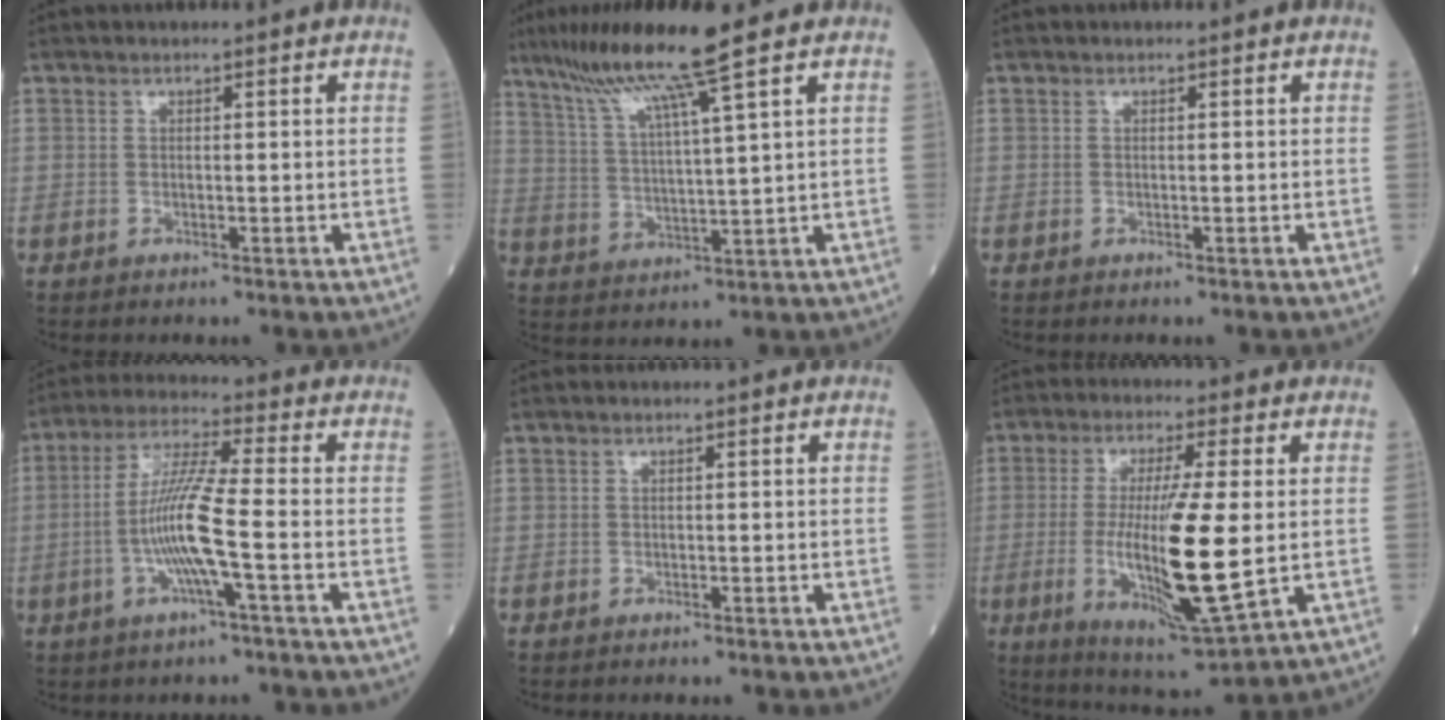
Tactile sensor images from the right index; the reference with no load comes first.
{"total": 11.9, "force": [8.7, 0.2, 8.1], "torque": [-0.153, 0.011, 0.157]}
{"total": 0.0}
{"total": 9.7, "force": [-2.2, -0.2, 9.5], "torque": [-0.190, -0.001, -0.049]}
{"total": 0.0}
{"total": 15.3, "force": [-1.2, 1.7, 15.2], "torque": [-0.283, -0.024, -0.013]}